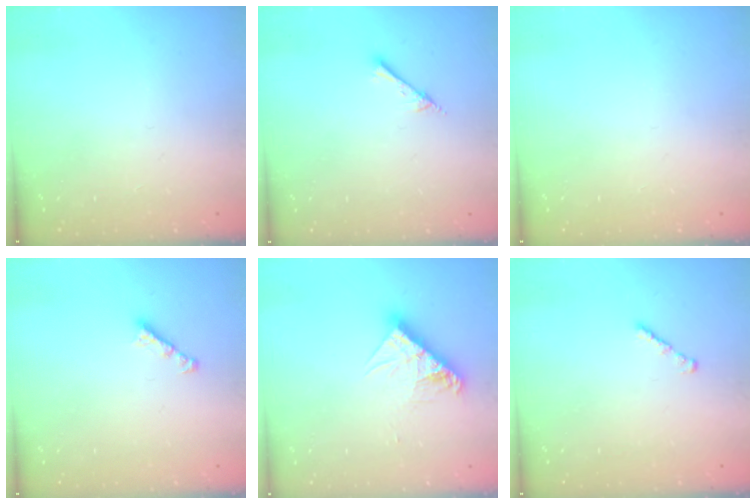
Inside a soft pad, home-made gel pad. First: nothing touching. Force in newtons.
{"total": 2.6, "press": 2.6, "slide": 0.3}
{"total": 0.0}
{"total": 1.7, "press": 1.6, "slide": 0.5}
{"total": 10.8, "press": 10.8, "slide": 1.0}
{"total": 1.6, "press": 1.5, "slide": 0.5}